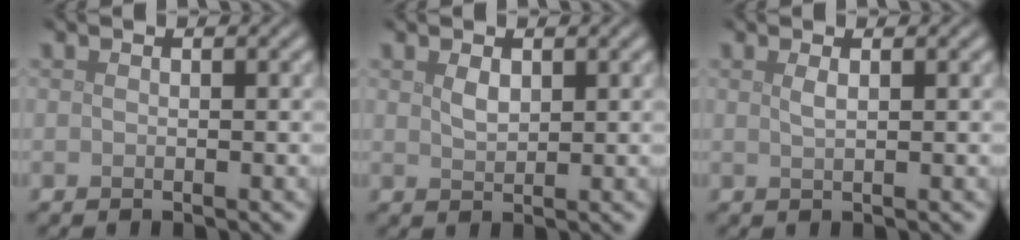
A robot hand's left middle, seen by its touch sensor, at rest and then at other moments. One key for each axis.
{"total": 1.3, "fx": 0.7, "fy": 0.7, "fz": 0.9, "tx": -0.021, "ty": 0.000, "tz": 0.018}
{"total": 1.1, "fx": 0.5, "fy": 0.3, "fz": 0.9, "tx": -0.013, "ty": 0.003, "tz": 0.006}